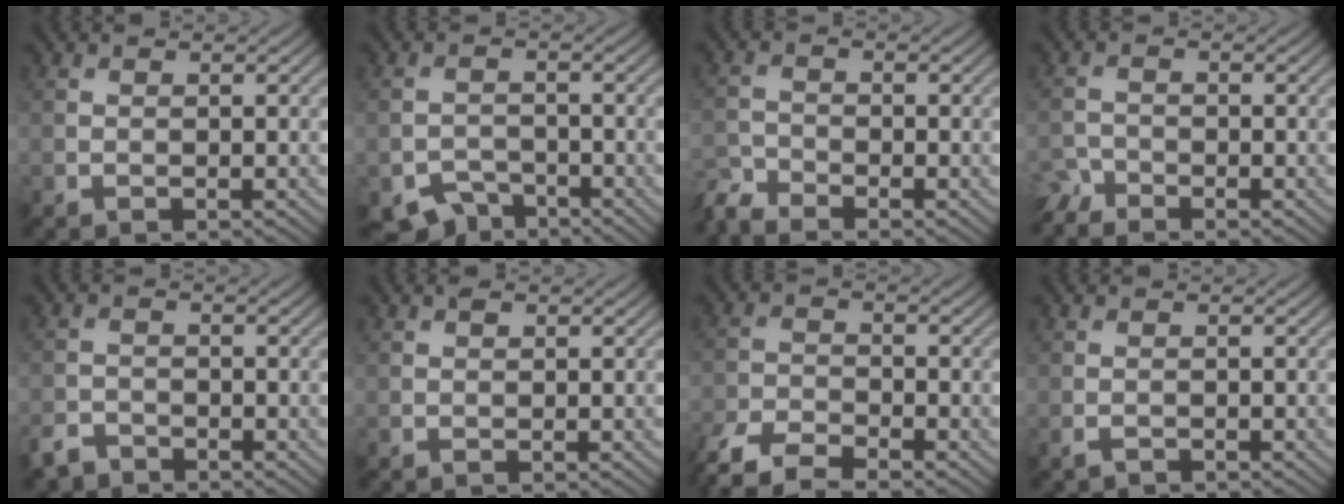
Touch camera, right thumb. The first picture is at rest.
{"total": 3.9, "force": [-3.1, 2.1, 1.0], "torque": [-0.014, -0.006, -0.058]}
{"total": 3.3, "force": [-3.2, 0.5, 0.6], "torque": [-0.018, -0.008, -0.077]}
{"total": 2.5, "force": [-2.4, 0.6, 0.3], "torque": [-0.006, -0.004, -0.058]}
{"total": 2.8, "force": [-2.5, 1.1, 0.5], "torque": [-0.013, -0.003, -0.058]}
{"total": 0.7, "force": [0.3, 0.4, 0.5], "torque": [-0.007, 0.000, 0.004]}
{"total": 6.8, "force": [-5.8, 2.0, 3.0], "torque": [-0.068, -0.014, -0.119]}
{"total": 1.1, "force": [-0.9, 0.4, 0.3], "torque": [-0.011, -0.001, -0.019]}